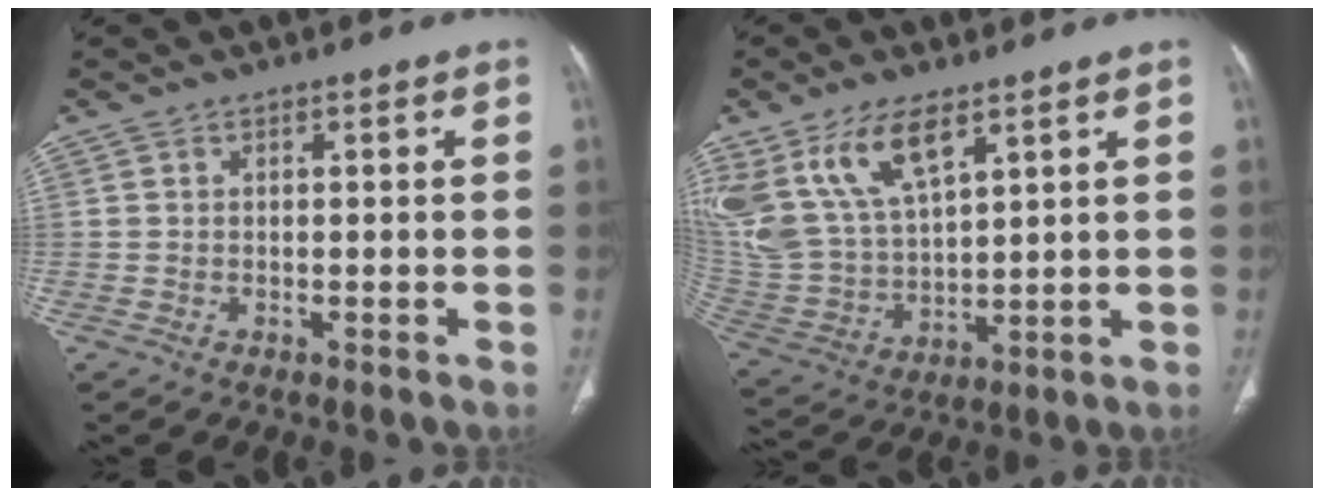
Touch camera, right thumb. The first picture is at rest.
{"total": 16.5, "force": [9.1, 7.8, 11.3], "torque": [-0.222, -0.031, 0.196]}